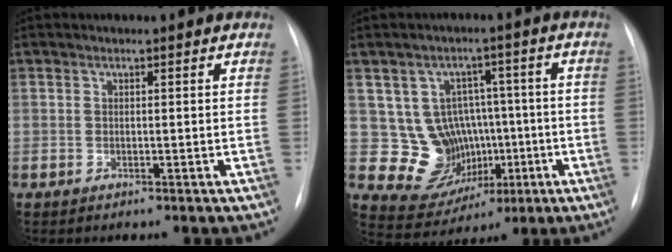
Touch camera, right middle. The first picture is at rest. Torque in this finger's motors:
{"motor_torque": [0.29, -0.25, -0.01, -0.02]}